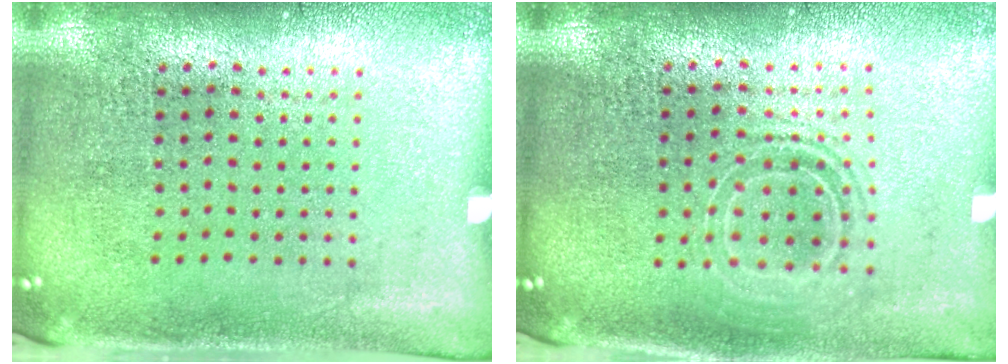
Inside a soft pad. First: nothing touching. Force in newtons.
{"total": 1.6, "press": 1.2, "slide": 1.0}